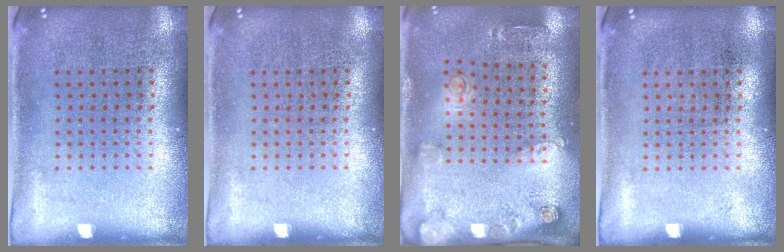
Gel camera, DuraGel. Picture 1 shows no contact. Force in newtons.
{"total": 0.0}
{"total": 1.7, "press": 1.4, "slide": 1.0}
{"total": 0.0}